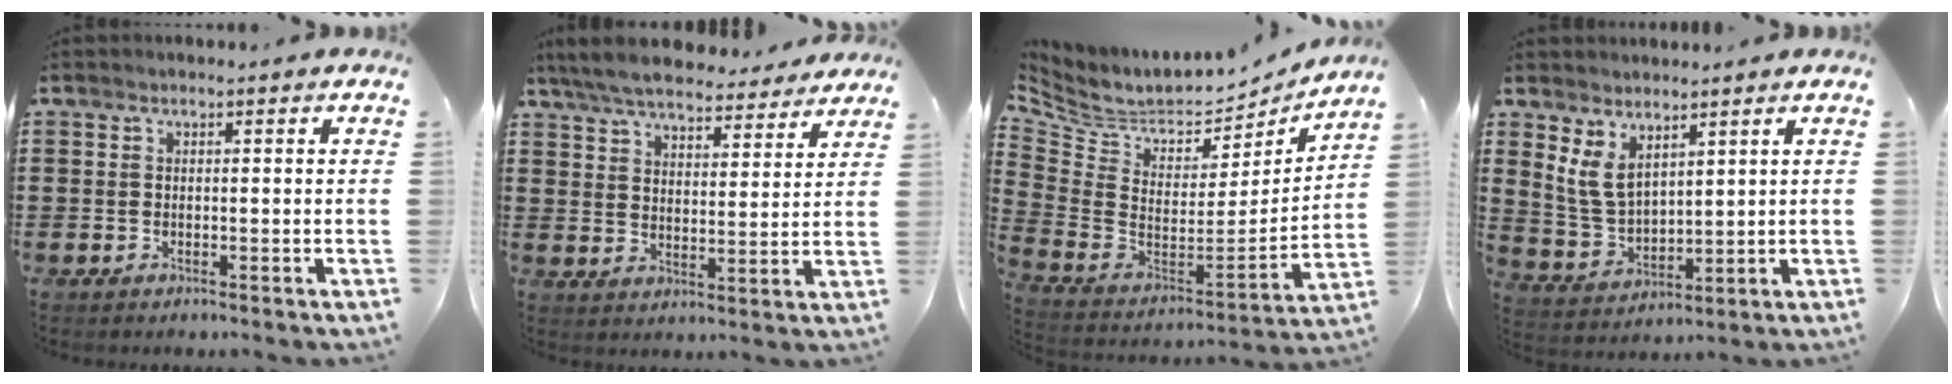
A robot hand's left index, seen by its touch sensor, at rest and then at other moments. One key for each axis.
{"total": 6.7, "fx": 6.4, "fy": 0.7, "fz": 1.9, "tx": -0.064, "ty": -0.030, "tz": 0.114}
{"total": 5.1, "fx": 4.7, "fy": 1.8, "fz": 0.8, "tx": -0.054, "ty": -0.054, "tz": 0.078}
{"total": 5.7, "fx": 3.5, "fy": 3.0, "fz": 3.4, "tx": -0.094, "ty": -0.007, "tz": 0.062}